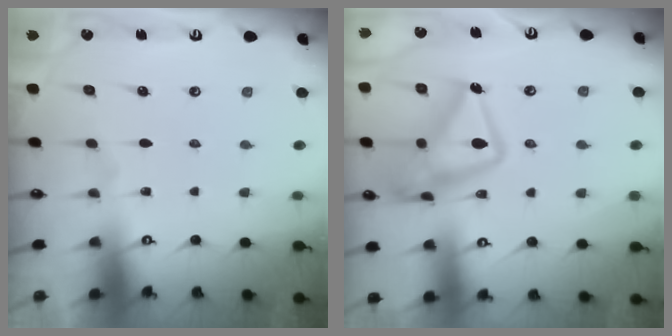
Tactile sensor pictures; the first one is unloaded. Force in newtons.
{"total": 19.2, "press": 19.2, "slide": 1.2}